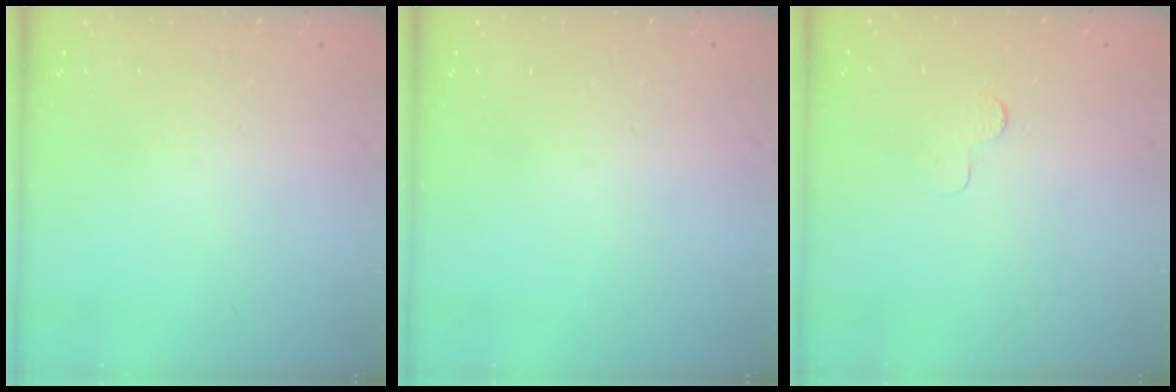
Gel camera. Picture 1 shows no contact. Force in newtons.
{"total": 0.0}
{"total": 3.0, "press": 2.9, "slide": 0.3}